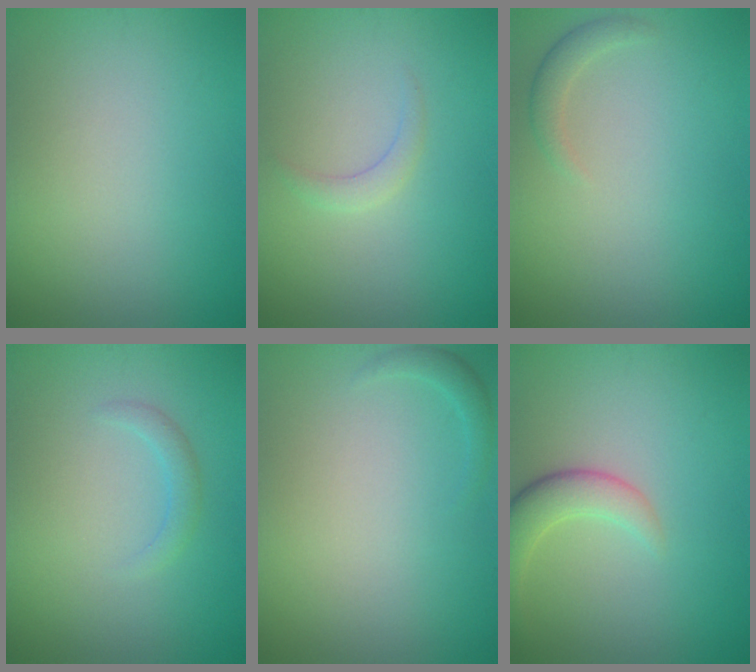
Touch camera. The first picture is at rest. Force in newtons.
{"total": 1.2, "press": 1.2, "slide": 0.1}
{"total": 1.5, "press": 1.5, "slide": 0.1}
{"total": 1.3, "press": 1.3, "slide": 0.1}
{"total": 1.0, "press": 1.0, "slide": 0.1}
{"total": 3.6, "press": 3.6, "slide": 0.4}